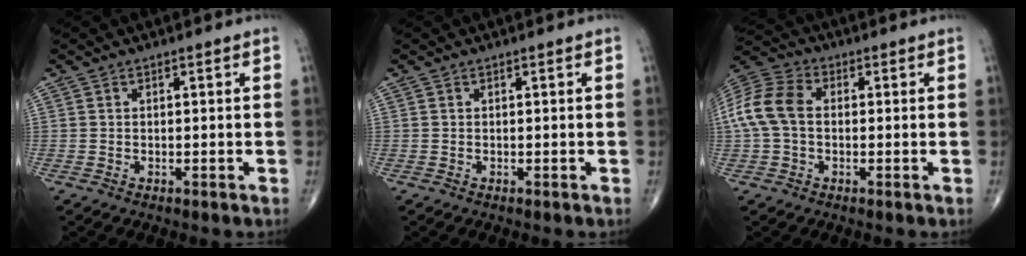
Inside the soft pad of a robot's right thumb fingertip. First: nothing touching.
{"total": 0.0}
{"total": 10.5, "force": [0.3, 7.3, 7.6], "torque": [-0.164, 0.029, -0.002]}